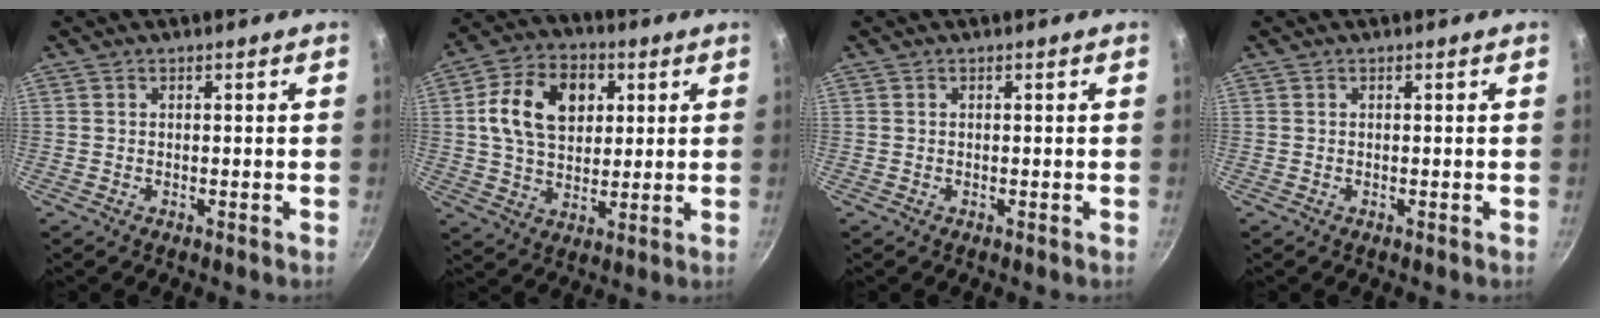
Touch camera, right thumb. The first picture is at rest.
{"total": 14.8, "force": [3.5, 10.4, 9.8], "torque": [-0.147, 0.006, 0.052]}
{"total": 0.0}
{"total": 0.0}